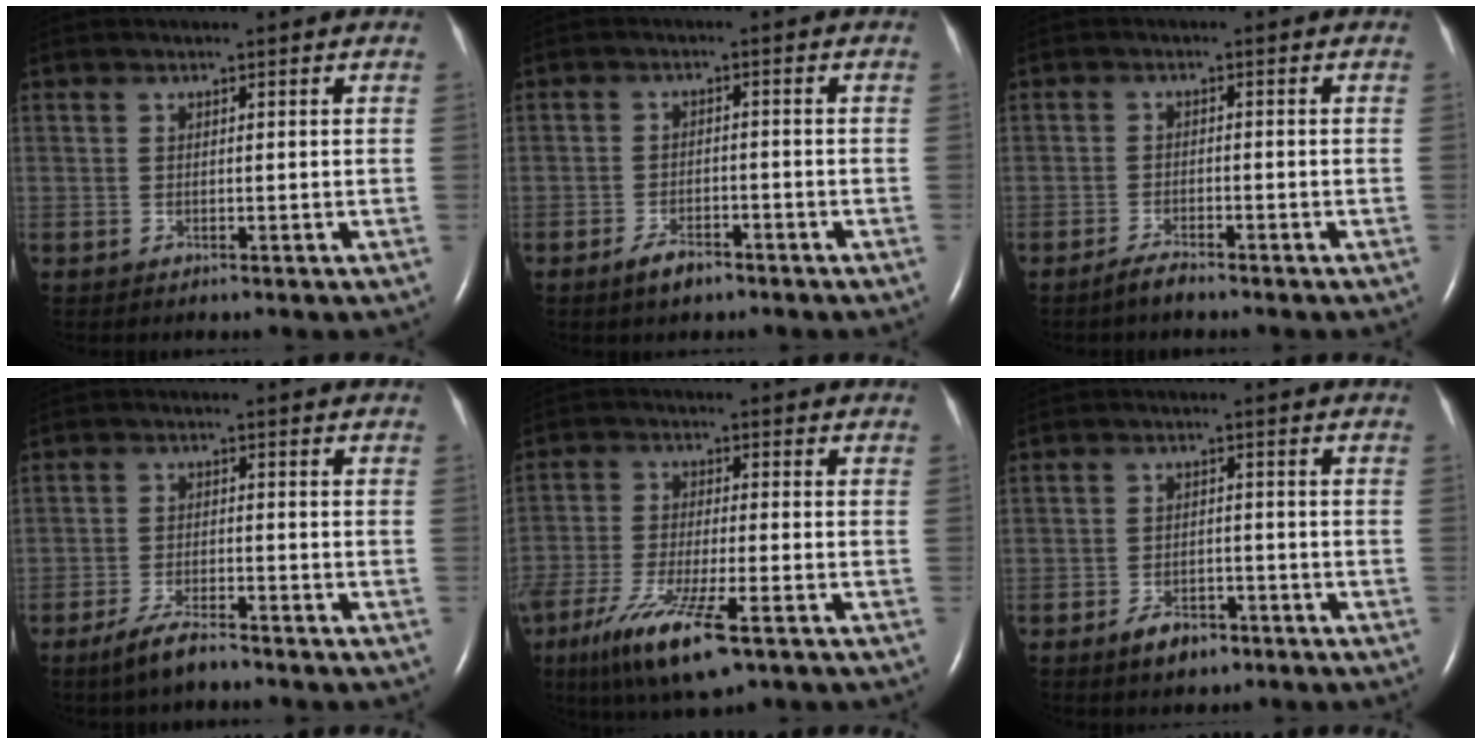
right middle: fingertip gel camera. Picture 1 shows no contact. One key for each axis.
{"total": 3.3, "fx": -2.5, "fy": 1.2, "fz": 1.9, "tx": -0.043, "ty": -0.002, "tz": -0.039}
{"total": 2.2, "fx": -2.0, "fy": 0.1, "fz": 1.0, "tx": -0.031, "ty": -0.007, "tz": -0.037}
{"total": 4.8, "fx": -3.8, "fy": 0.7, "fz": 2.8, "tx": -0.067, "ty": -0.009, "tz": -0.072}
{"total": 11.4, "fx": -6.3, "fy": 1.8, "fz": 9.3, "tx": -0.182, "ty": -0.031, "tz": -0.109}
{"total": 4.4, "fx": -2.9, "fy": 2.2, "fz": 2.3, "tx": -0.046, "ty": 0.000, "tz": -0.042}